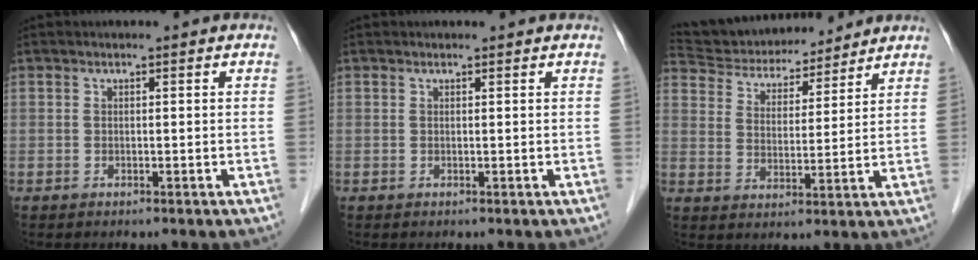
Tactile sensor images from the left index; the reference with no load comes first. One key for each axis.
{"total": 0.5, "fx": 0.5, "fy": 0.1, "fz": 0.0, "tx": -0.005, "ty": 0.002, "tz": 0.006}
{"total": 15.3, "fx": 14.2, "fy": 4.0, "fz": 4.0, "tx": -0.073, "ty": 0.026, "tz": 0.231}